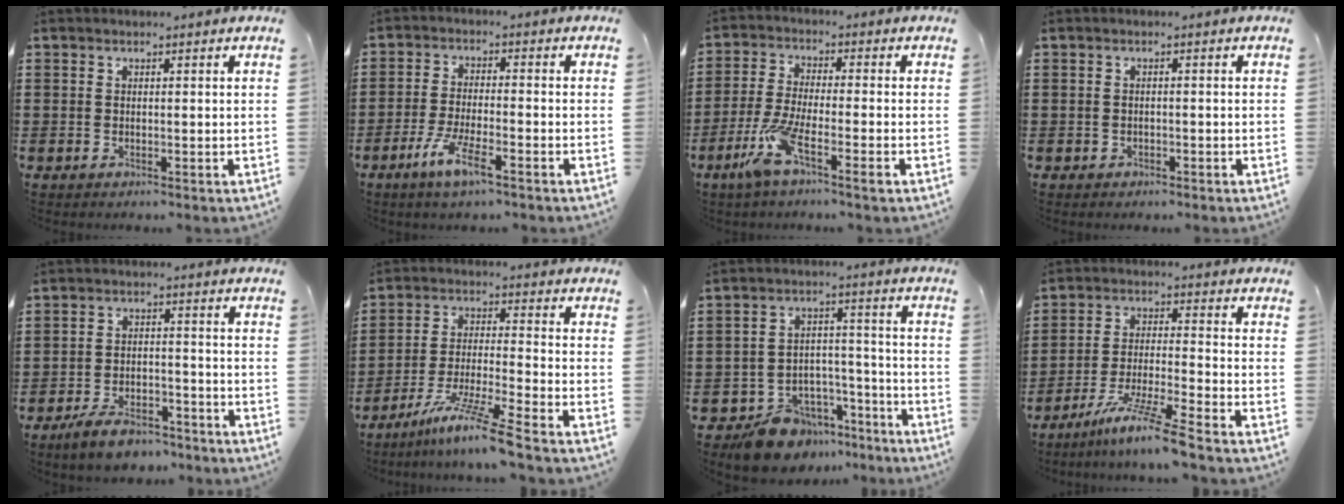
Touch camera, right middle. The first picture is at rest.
{"total": 6.0, "force": [-3.6, 0.9, 4.6], "torque": [-0.106, -0.014, -0.070]}
{"total": 7.7, "force": [-3.9, 1.6, 6.4], "torque": [-0.143, -0.010, -0.075]}
{"total": 0.7, "force": [-0.5, 0.4, 0.0], "torque": [-0.003, 0.003, -0.012]}
{"total": 5.7, "force": [-5.1, 1.5, 2.0], "torque": [-0.043, 0.006, -0.100]}
{"total": 9.4, "force": [-7.4, -0.6, 5.9], "torque": [-0.117, -0.014, -0.146]}
{"total": 8.7, "force": [-7.9, 3.7, 0.8], "torque": [-0.007, 0.042, -0.147]}
{"total": 8.7, "force": [-7.0, -0.8, 5.1], "torque": [-0.106, -0.017, -0.139]}